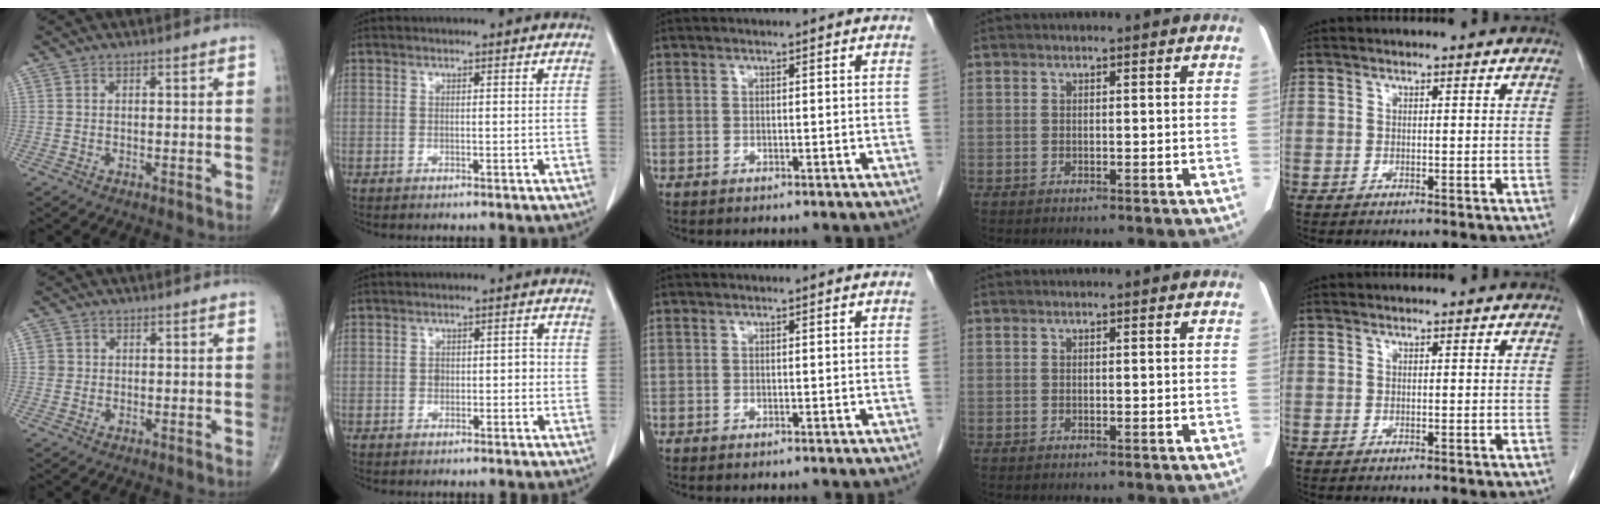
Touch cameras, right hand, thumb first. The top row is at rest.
{"thumb": {"total": 1.8, "force": [0.2, 1.7, 0.3], "torque": [0.005, 0.004, 0.003]}, "index": {"total": 2.2, "force": [-0.4, 1.4, 1.6], "torque": [-0.020, 0.009, -0.005]}}